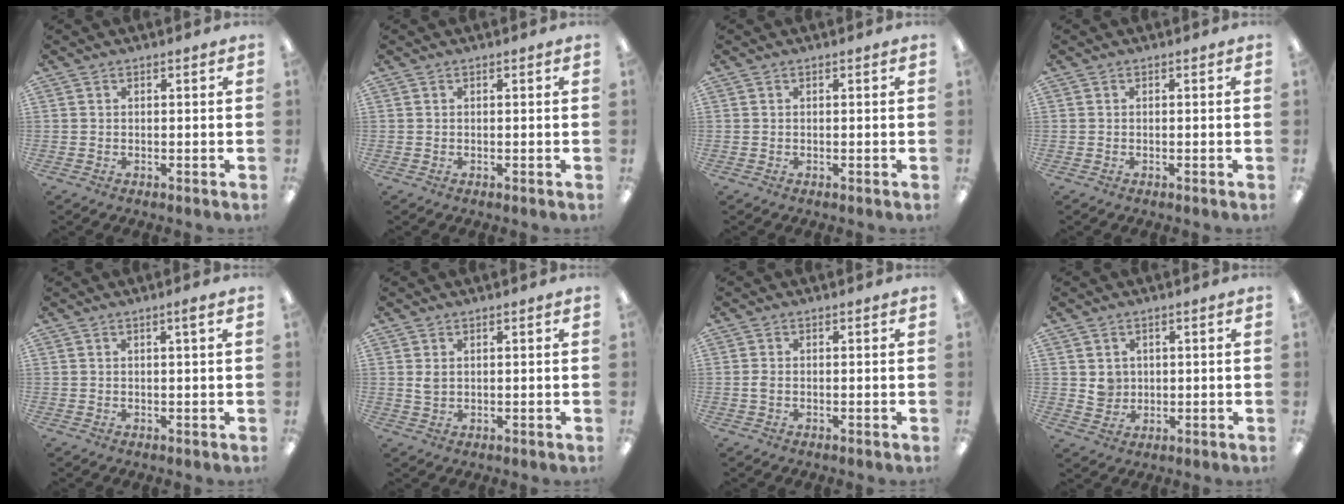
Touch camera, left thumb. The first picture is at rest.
{"total": 0.0}
{"total": 0.0}
{"total": 0.0}
{"total": 1.7, "force": [1.0, 0.0, 1.4], "torque": [-0.030, 0.001, 0.016]}
{"total": 2.0, "force": [0.9, 1.1, 1.3], "torque": [-0.030, 0.003, 0.016]}
{"total": 1.4, "force": [-0.1, 0.7, 1.2], "torque": [-0.022, 0.003, -0.002]}
{"total": 3.8, "force": [1.4, 3.4, 0.7], "torque": [-0.008, -0.001, 0.023]}